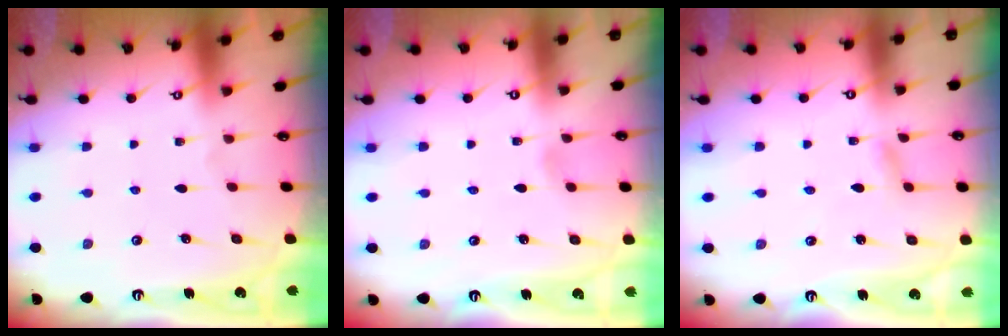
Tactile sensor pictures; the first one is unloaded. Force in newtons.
{"total": 1.9, "press": 1.9, "slide": 0.2}
{"total": 1.5, "press": 1.5, "slide": 0.2}